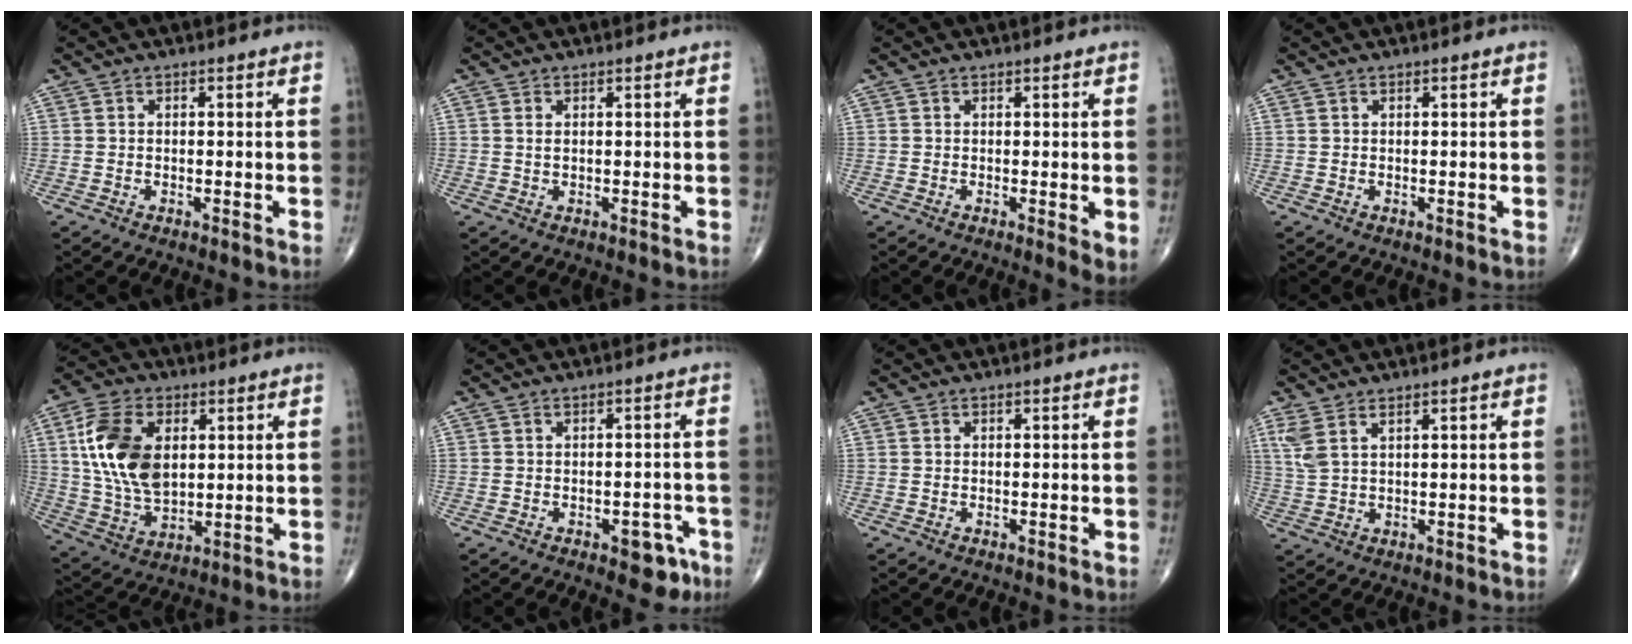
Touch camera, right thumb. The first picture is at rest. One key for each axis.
{"total": 0.8, "fx": 0.4, "fy": 0.4, "fz": 0.7, "tx": -0.015, "ty": 0.002, "tz": 0.010}
{"total": 3.0, "fx": 0.3, "fy": 0.9, "fz": 2.9, "tx": -0.041, "ty": -0.011, "tz": 0.004}
{"total": 0.0}
{"total": 15.8, "fx": 3.6, "fy": 9.6, "fz": 12.0, "tx": -0.224, "ty": -0.009, "tz": 0.073}
{"total": 4.9, "fx": -2.6, "fy": 2.7, "fz": 3.2, "tx": -0.015, "ty": 0.016, "tz": -0.028}
{"total": 0.0}
{"total": 4.3, "fx": 2.5, "fy": 1.4, "fz": 3.2, "tx": -0.083, "ty": -0.004, "tz": 0.063}